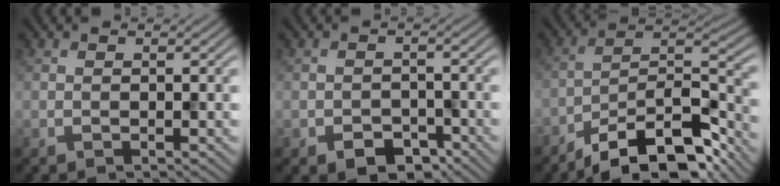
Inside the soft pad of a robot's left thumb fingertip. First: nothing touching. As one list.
[{"total": 3.4, "force": [-2.2, 2.1, 1.5], "torque": [-0.026, -0.007, -0.039]}, {"total": 13.7, "force": [-10.6, 4.0, 7.7], "torque": [-0.141, 0.002, -0.185]}]